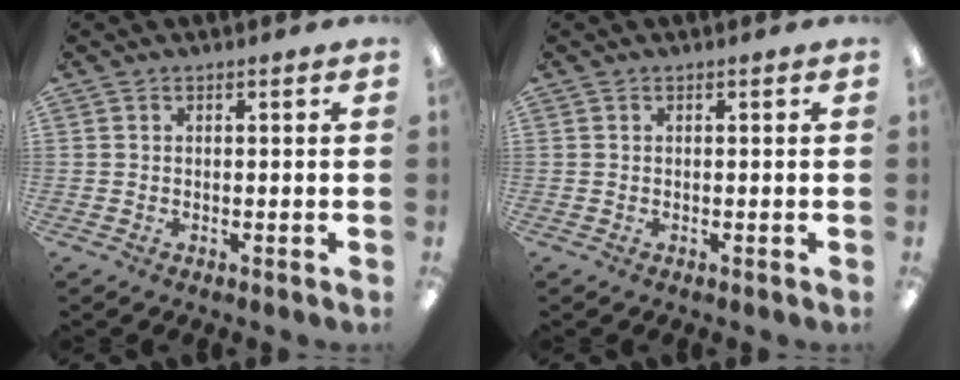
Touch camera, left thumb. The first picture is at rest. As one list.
[{"total": 0.0}]